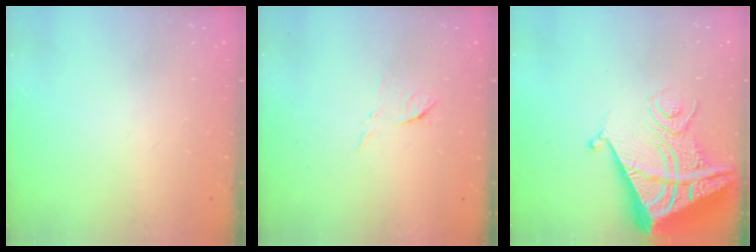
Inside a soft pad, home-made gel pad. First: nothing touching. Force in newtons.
{"total": 6.7, "press": 6.7, "slide": 0.5}
{"total": 13.1, "press": 13.0, "slide": 1.6}